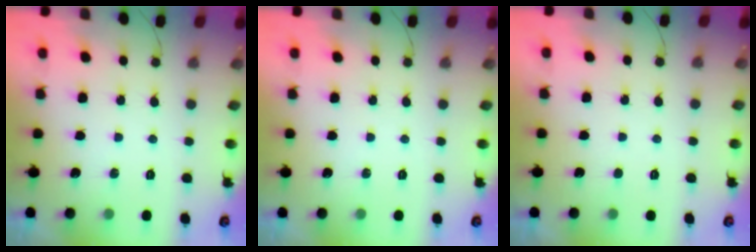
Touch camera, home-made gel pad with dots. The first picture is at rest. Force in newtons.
{"total": 0.0}
{"total": 1.6, "press": 1.6, "slide": 0.2}